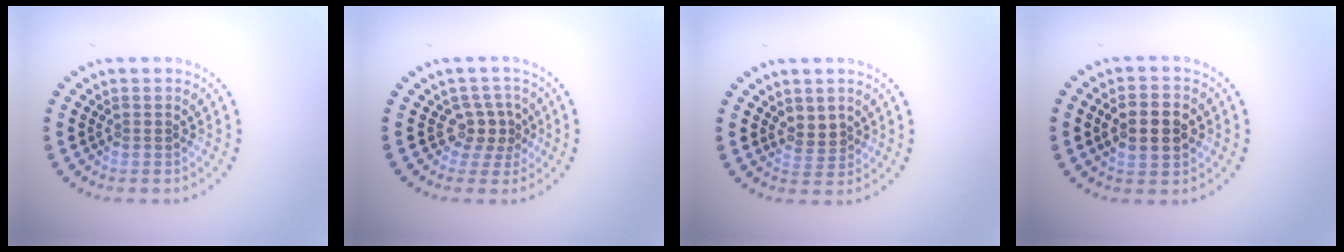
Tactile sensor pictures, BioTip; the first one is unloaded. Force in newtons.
{"total": 2.4, "press": 1.8, "slide": 1.7}
{"total": 1.9, "press": 1.7, "slide": 0.9}
{"total": 5.0, "press": 5.0, "slide": 0.2}